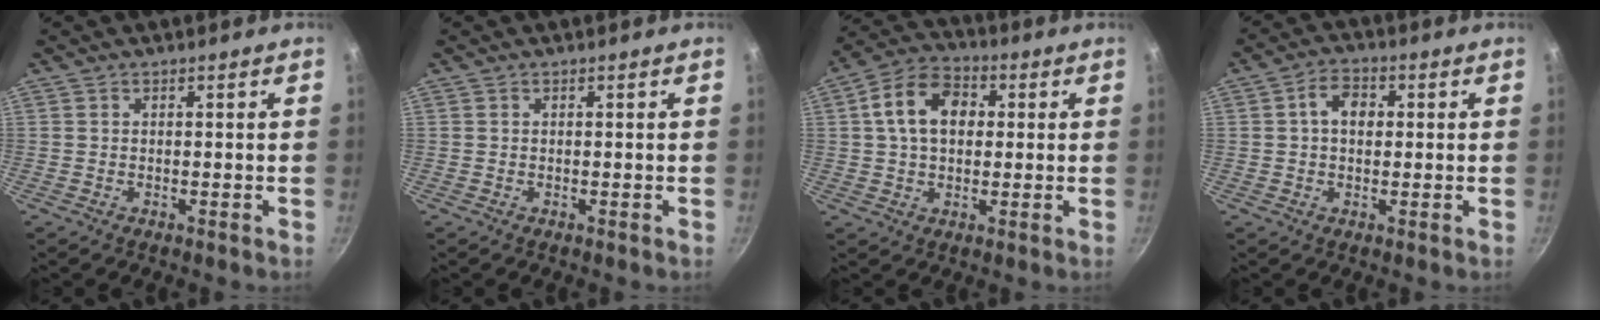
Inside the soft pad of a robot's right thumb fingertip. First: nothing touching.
{"total": 0.0}
{"total": 11.6, "force": [2.0, 8.2, 8.0], "torque": [-0.114, 0.019, 0.020]}
{"total": 5.6, "force": [0.8, 3.9, 3.8], "torque": [-0.046, 0.011, 0.007]}